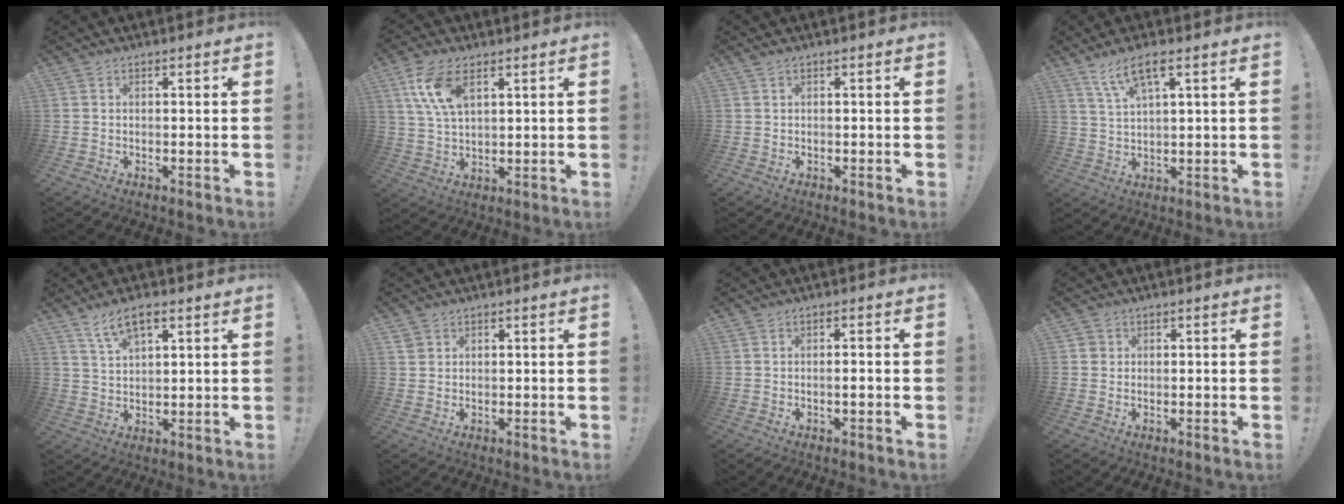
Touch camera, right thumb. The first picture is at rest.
{"total": 11.1, "force": [5.1, 5.7, 8.1], "torque": [-0.161, -0.009, 0.096]}
{"total": 0.6, "force": [0.5, 0.2, 0.3], "torque": [-0.007, 0.002, 0.009]}
{"total": 7.4, "force": [4.4, 1.7, 5.7], "torque": [-0.115, -0.010, 0.081]}
{"total": 7.1, "force": [4.1, 2.8, 5.1], "torque": [-0.095, -0.007, 0.076]}
{"total": 1.9, "force": [1.3, 1.4, 0.1], "torque": [0.004, -0.001, 0.024]}
{"total": 2.0, "force": [-0.8, -0.1, 1.8], "torque": [-0.034, 0.002, -0.015]}
{"total": 1.2, "force": [-0.1, 1.2, 0.4], "torque": [-0.011, 0.005, 0.000]}